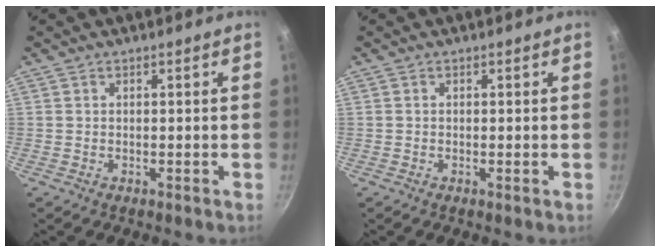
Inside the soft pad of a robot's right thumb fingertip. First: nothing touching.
{"total": 0.0}